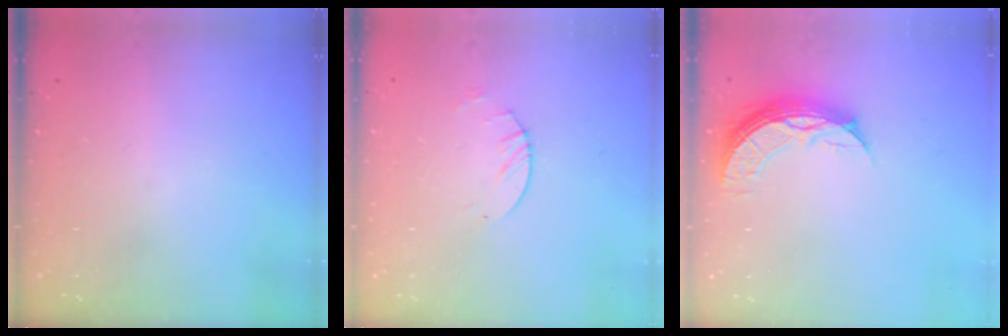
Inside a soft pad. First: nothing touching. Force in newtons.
{"total": 2.6, "press": 2.5, "slide": 0.4}
{"total": 8.4, "press": 8.4, "slide": 0.8}